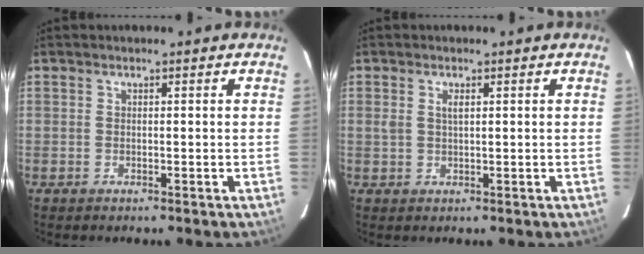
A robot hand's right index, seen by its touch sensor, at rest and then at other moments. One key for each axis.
{"total": 1.9, "fx": 0.7, "fy": 0.8, "fz": 1.5, "tx": -0.030, "ty": 0.001, "tz": 0.013}